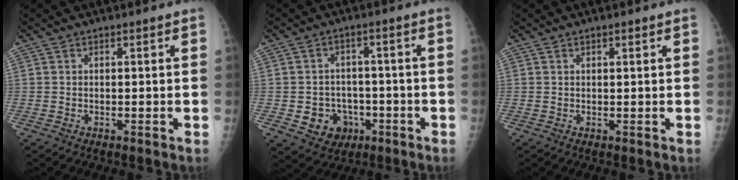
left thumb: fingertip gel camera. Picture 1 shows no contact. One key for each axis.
{"total": 7.8, "fx": -2.6, "fy": 6.8, "fz": 2.9, "tx": -0.017, "ty": 0.020, "tz": -0.029}
{"total": 0.7, "fx": 0.5, "fy": 0.2, "fz": 0.5, "tx": -0.007, "ty": -0.002, "tz": 0.008}